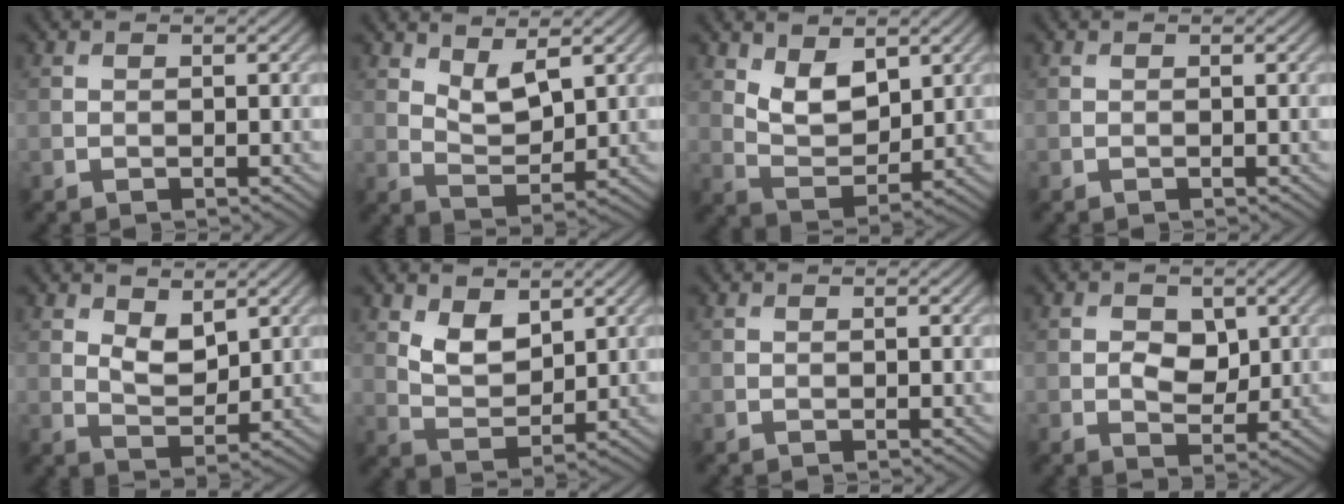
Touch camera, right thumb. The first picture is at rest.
{"total": 4.8, "force": [2.9, 2.1, 3.3], "torque": [-0.069, -0.010, 0.054]}
{"total": 6.1, "force": [3.1, 3.3, 4.1], "torque": [-0.085, -0.016, 0.057]}
{"total": 0.0}
{"total": 4.3, "force": [2.2, 2.2, 2.9], "torque": [-0.061, -0.008, 0.040]}
{"total": 5.2, "force": [2.8, 2.8, 3.3], "torque": [-0.072, -0.013, 0.053]}
{"total": 0.0}
{"total": 3.7, "force": [0.6, 2.6, 2.6], "torque": [-0.048, -0.007, 0.002]}